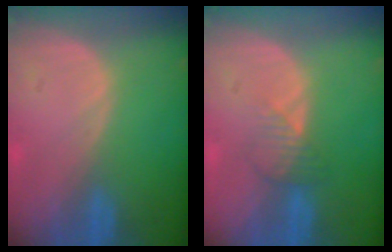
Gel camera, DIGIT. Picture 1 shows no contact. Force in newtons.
{"total": 2.7, "press": 2.7, "slide": 0.3}